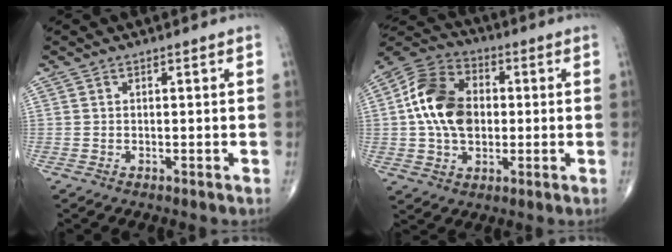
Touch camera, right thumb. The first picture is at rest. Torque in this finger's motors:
{"motor_torque": [1.27, 1.40, 1.37, -0.13, 0.36]}